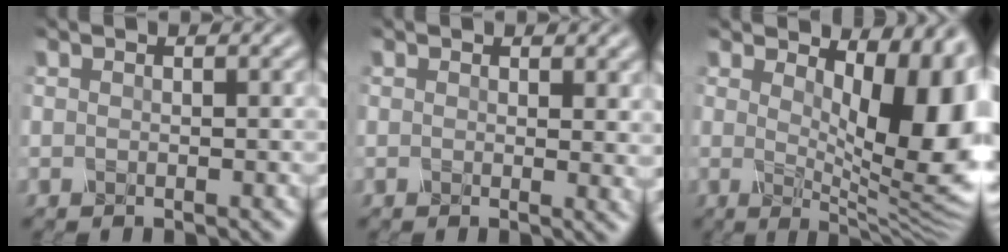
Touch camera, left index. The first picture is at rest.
{"total": 1.5, "force": [0.7, 0.6, 1.2], "torque": [-0.012, -0.005, 0.012]}
{"total": 10.5, "force": [2.0, 4.5, 9.3], "torque": [-0.115, -0.009, 0.036]}